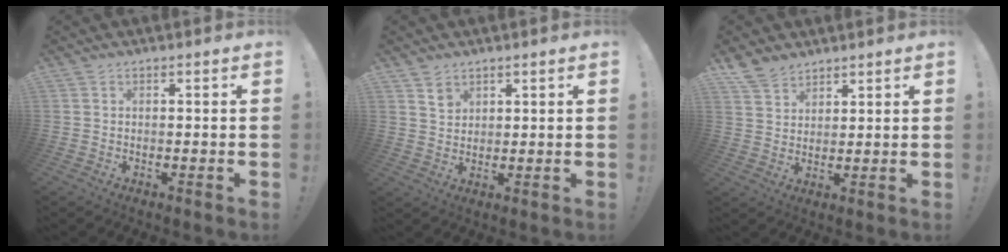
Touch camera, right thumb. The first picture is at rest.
{"total": 3.5, "force": [2.7, 2.2, 0.7], "torque": [0.002, -0.021, 0.047]}
{"total": 6.7, "force": [5.5, 3.6, 1.4], "torque": [-0.031, -0.032, 0.109]}